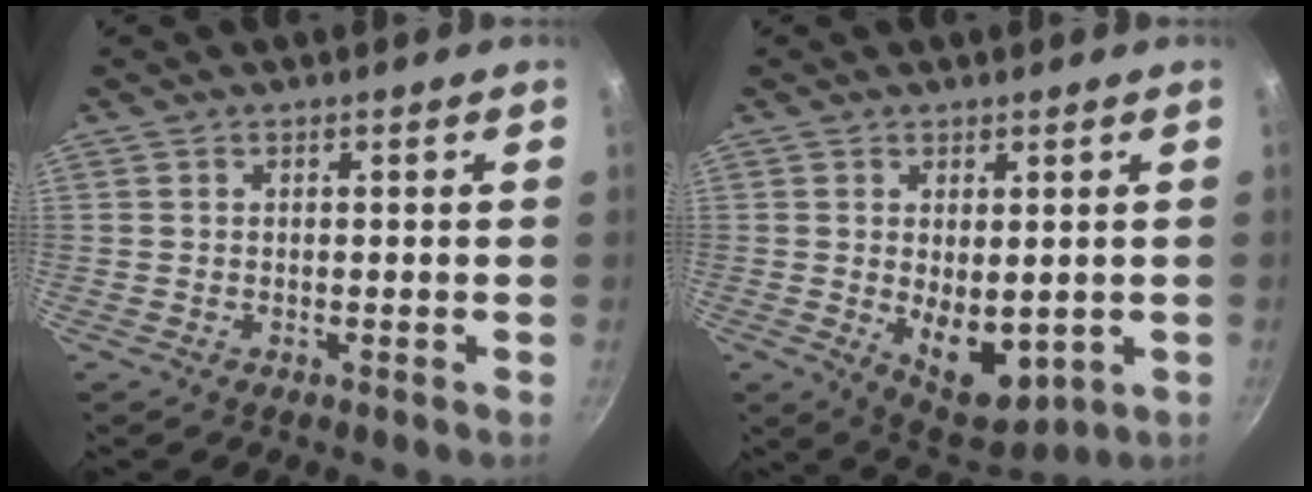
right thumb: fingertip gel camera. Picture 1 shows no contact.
{"total": 9.2, "force": [-0.4, 5.2, 7.6], "torque": [-0.091, -0.019, 0.016]}